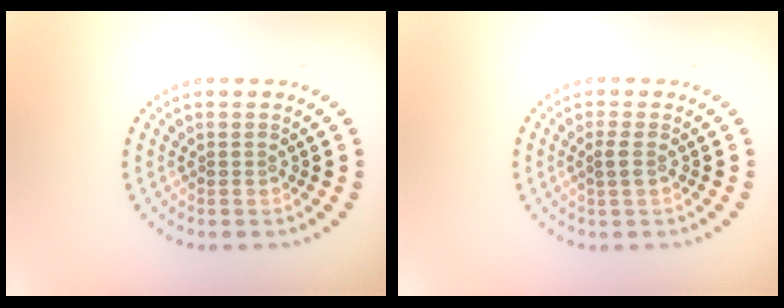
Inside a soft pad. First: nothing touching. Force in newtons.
{"total": 1.0, "press": 0.9, "slide": 0.4}